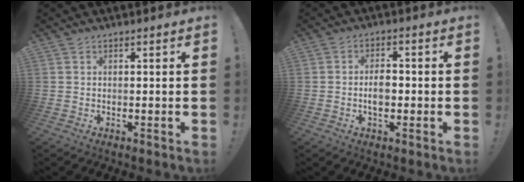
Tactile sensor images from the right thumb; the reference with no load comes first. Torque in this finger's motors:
{"motor_torque": [0.05, 0.08, 0.56, -0.20, 0.00]}